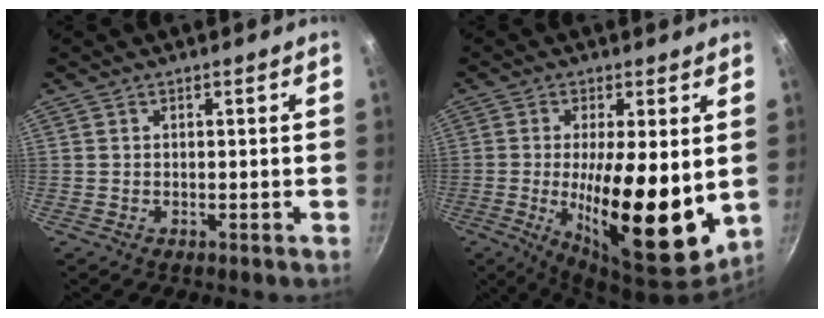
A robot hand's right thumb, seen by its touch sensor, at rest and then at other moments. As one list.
[{"total": 18.1, "force": [-1.0, 5.8, 17.1], "torque": [-0.262, -0.025, -0.012]}]